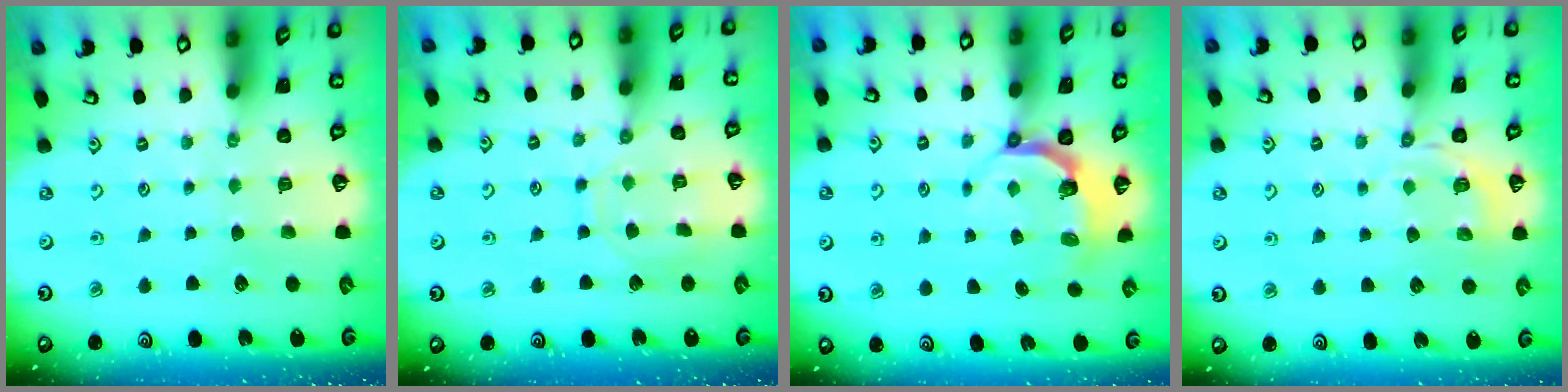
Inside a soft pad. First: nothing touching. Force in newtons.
{"total": 9.9, "press": 9.9, "slide": 0.6}
{"total": 4.6, "press": 3.5, "slide": 3.0}
{"total": 5.0, "press": 4.5, "slide": 2.3}